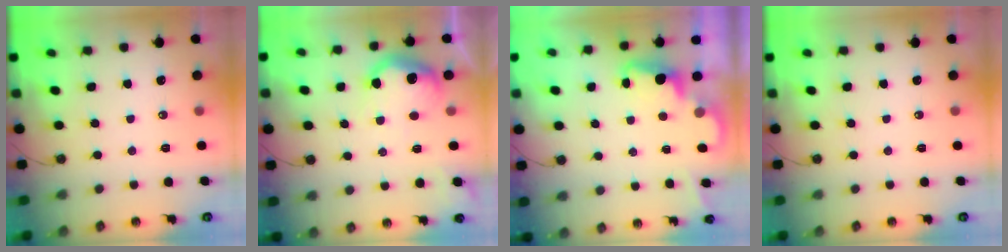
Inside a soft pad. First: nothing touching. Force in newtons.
{"total": 16.7, "press": 16.6, "slide": 1.4}
{"total": 2.4, "press": 2.3, "slide": 0.5}
{"total": 0.0}